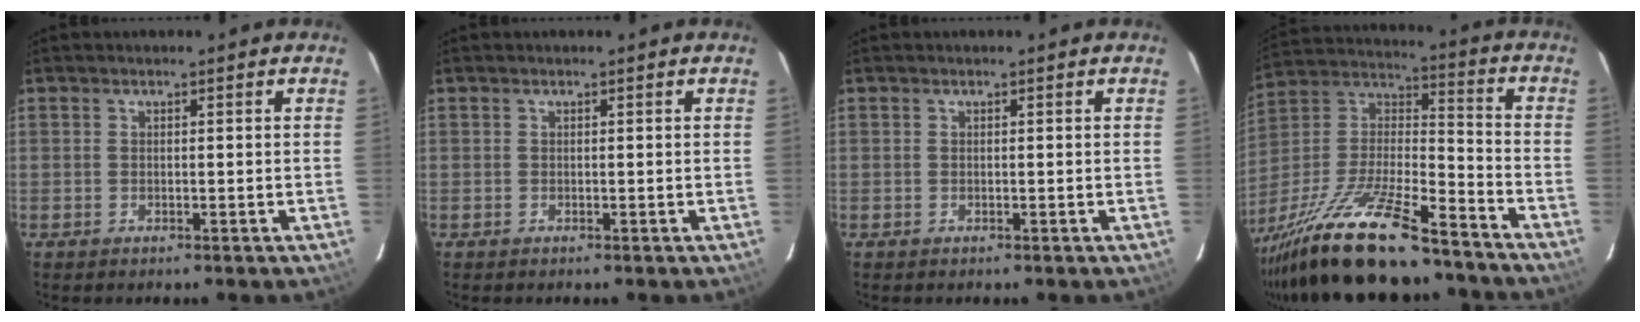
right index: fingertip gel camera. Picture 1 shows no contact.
{"total": 0.0}
{"total": 0.0}
{"total": 25.4, "force": [-19.6, 5.2, 15.3], "torque": [-0.303, -0.032, -0.329]}